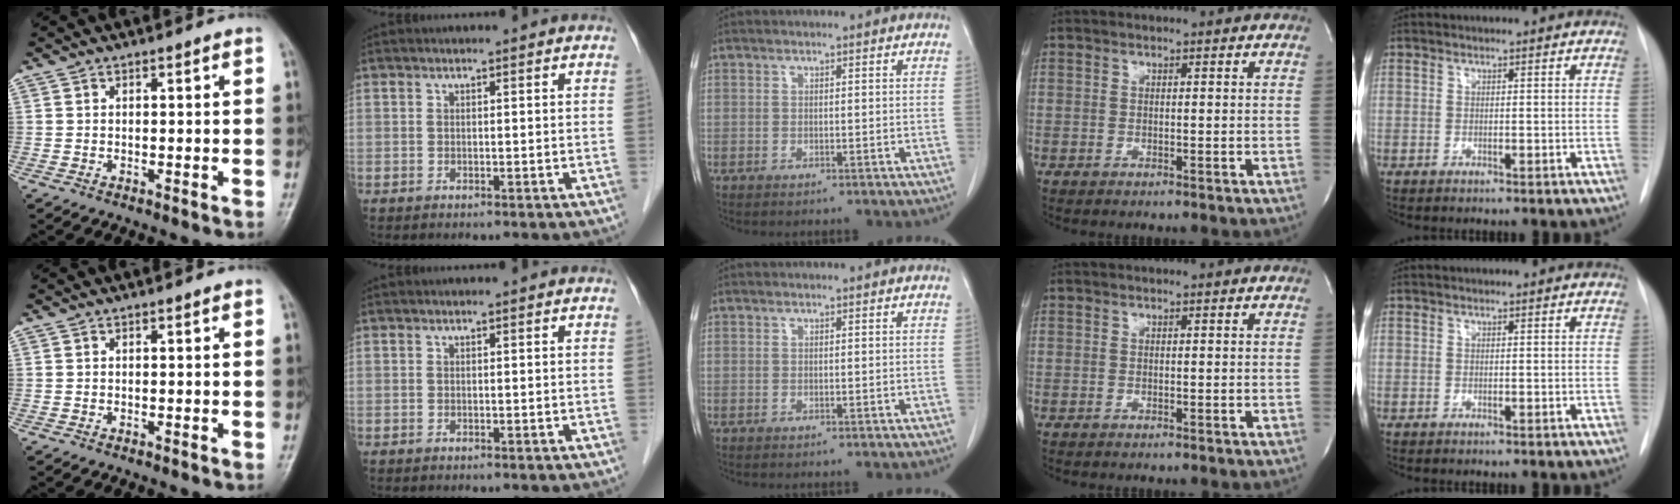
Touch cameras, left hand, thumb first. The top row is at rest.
{}